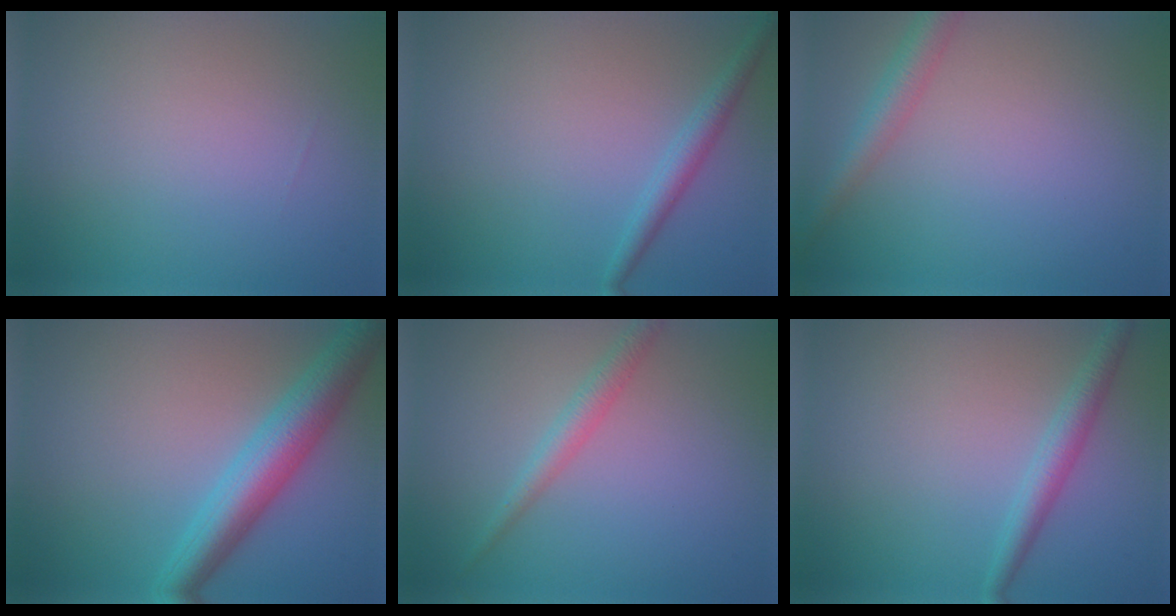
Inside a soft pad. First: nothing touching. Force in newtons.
{"total": 2.0, "press": 2.0, "slide": 0.1}
{"total": 2.8, "press": 2.8, "slide": 0.1}
{"total": 5.9, "press": 5.9, "slide": 0.2}
{"total": 1.9, "press": 1.9, "slide": 0.0}
{"total": 2.4, "press": 2.4, "slide": 0.1}